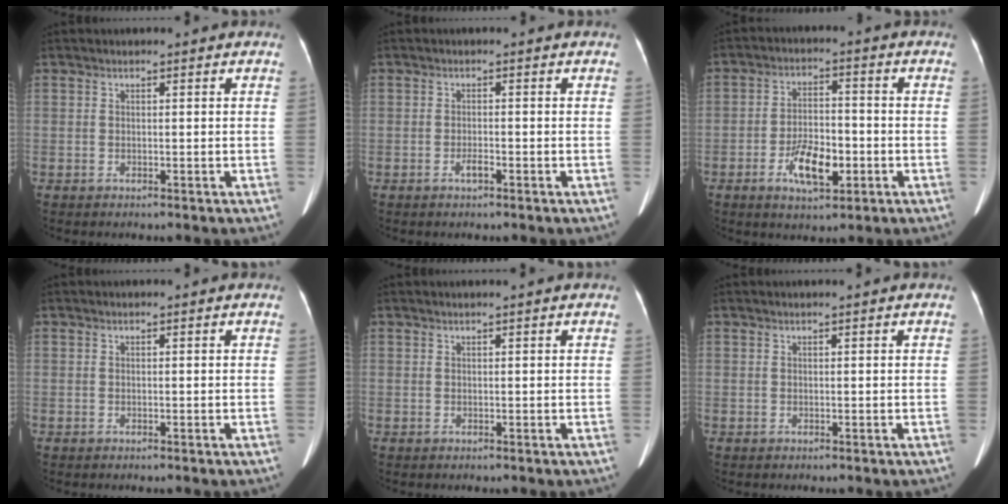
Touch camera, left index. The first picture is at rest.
{"total": 1.2, "force": [-0.8, 0.2, 0.9], "torque": [-0.020, -0.001, -0.015]}
{"total": 7.5, "force": [-2.9, 3.2, 6.1], "torque": [-0.118, 0.002, -0.050]}
{"total": 0.0}
{"total": 0.6, "force": [0.4, -0.2, 0.3], "torque": [-0.008, 0.000, 0.015]}
{"total": 0.0}